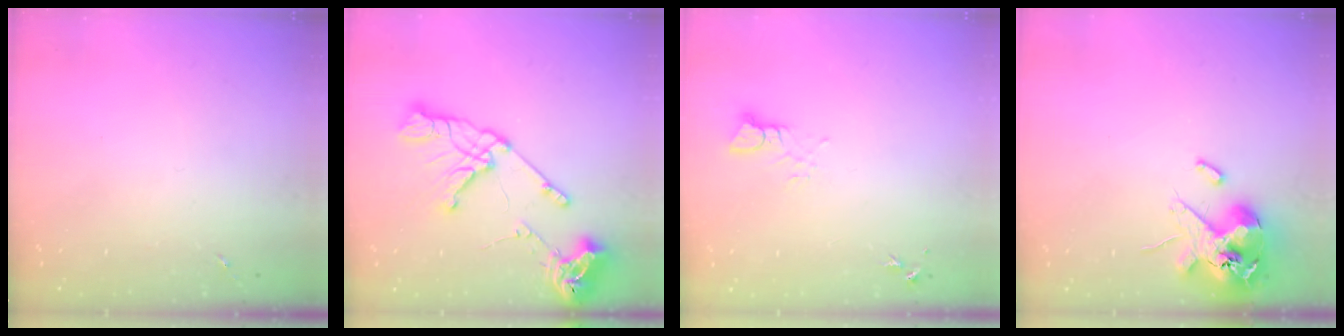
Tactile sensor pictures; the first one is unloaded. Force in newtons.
{"total": 18.8, "press": 18.7, "slide": 1.7}
{"total": 3.1, "press": 3.1, "slide": 0.4}
{"total": 14.1, "press": 13.9, "slide": 2.5}